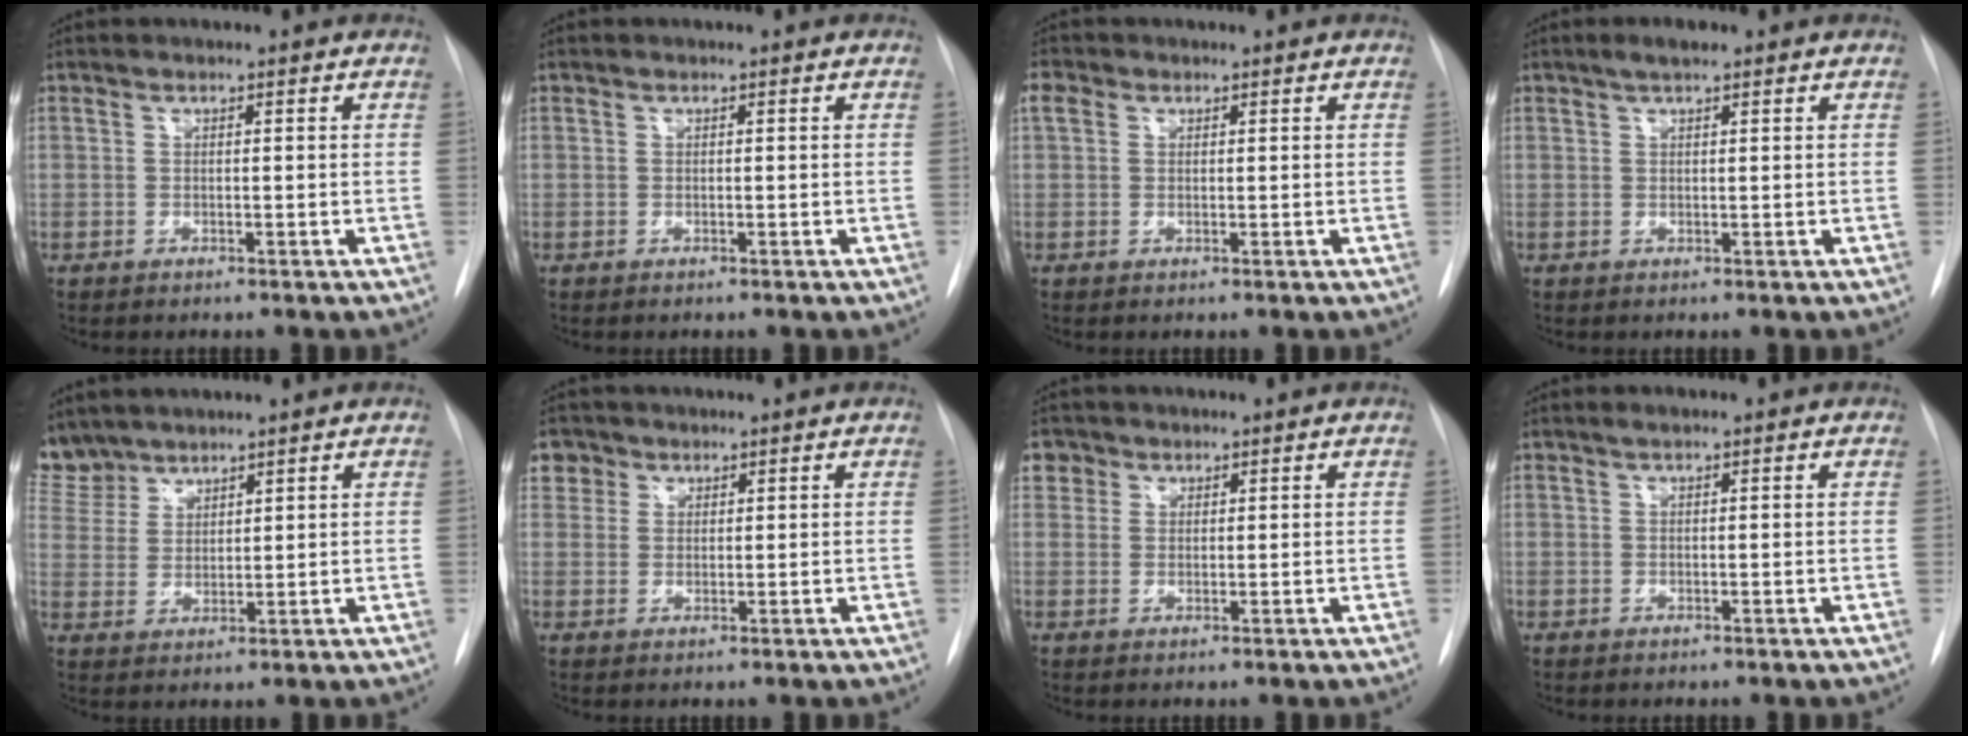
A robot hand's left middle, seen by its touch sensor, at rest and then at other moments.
{"total": 0.0}
{"total": 1.9, "force": [0.8, 1.5, 0.8], "torque": [-0.020, 0.014, 0.014]}
{"total": 2.2, "force": [1.5, 0.5, 1.5], "torque": [-0.031, 0.008, 0.026]}
{"total": 7.2, "force": [6.5, 3.2, 0.2], "torque": [-0.007, 0.006, 0.139]}
{"total": 3.4, "force": [1.9, 2.8, 0.1], "torque": [0.008, 0.008, 0.031]}
{"total": 2.7, "force": [1.4, 2.3, 0.1], "torque": [0.010, 0.007, 0.020]}
{"total": 0.7, "force": [0.5, 0.1, 0.4], "torque": [-0.010, 0.004, 0.010]}